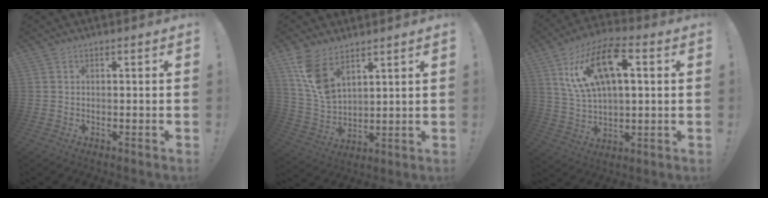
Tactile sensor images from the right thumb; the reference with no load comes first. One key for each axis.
{"total": 11.2, "fx": 7.0, "fy": 6.0, "fz": 6.3, "tx": -0.113, "ty": -0.036, "tz": 0.136}
{"total": 16.9, "fx": 6.2, "fy": 8.3, "fz": 13.3, "tx": -0.250, "ty": -0.008, "tz": 0.105}